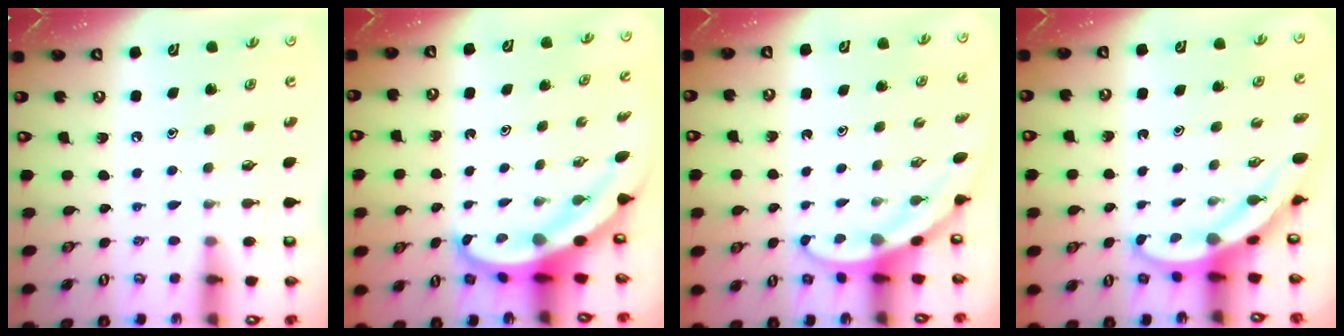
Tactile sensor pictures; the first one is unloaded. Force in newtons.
{"total": 6.8, "press": 6.8, "slide": 0.7}
{"total": 3.4, "press": 3.4, "slide": 0.2}
{"total": 3.6, "press": 3.6, "slide": 0.1}